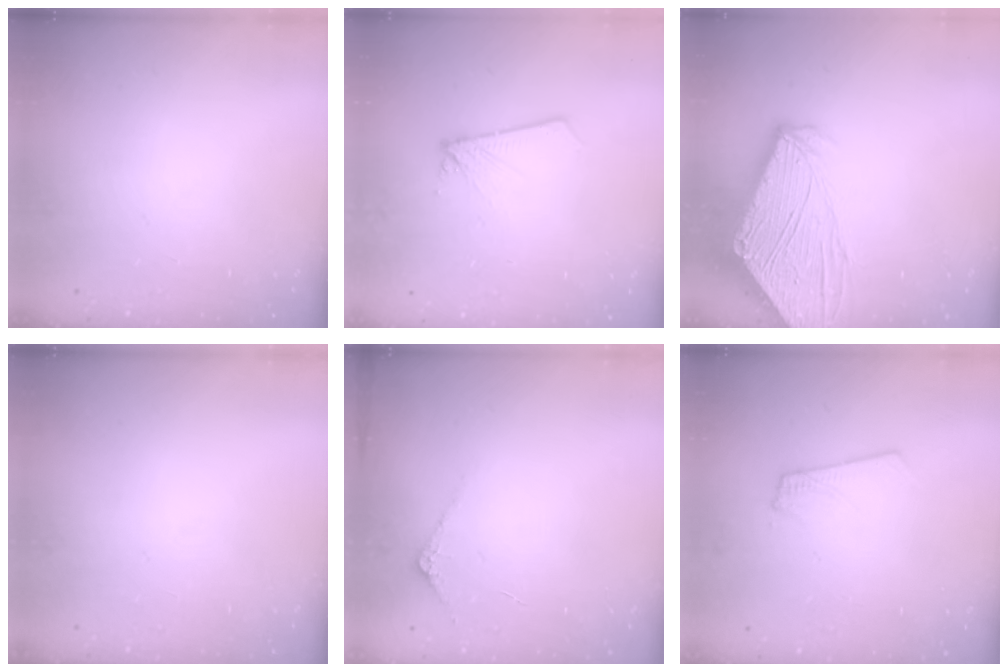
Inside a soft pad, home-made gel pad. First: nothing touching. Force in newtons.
{"total": 1.9, "press": 1.9, "slide": 0.1}
{"total": 13.1, "press": 13.0, "slide": 1.8}
{"total": 0.0}
{"total": 6.0, "press": 5.9, "slide": 0.7}
{"total": 1.8, "press": 1.8, "slide": 0.1}